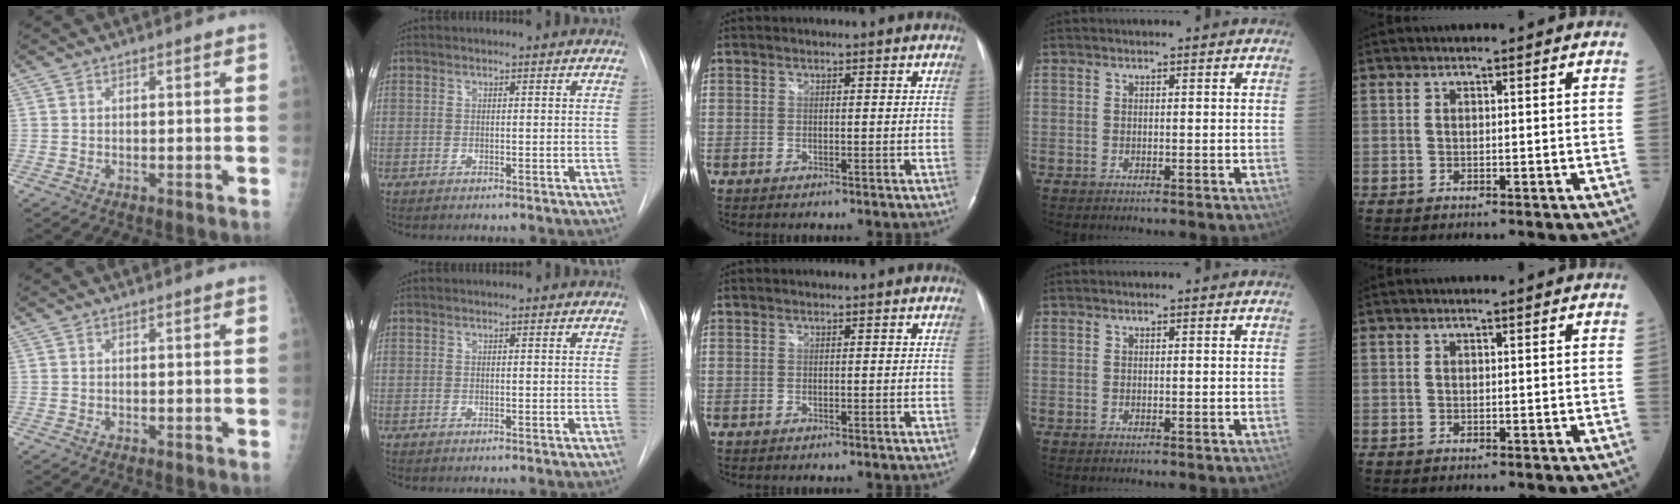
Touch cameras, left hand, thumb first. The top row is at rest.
{}